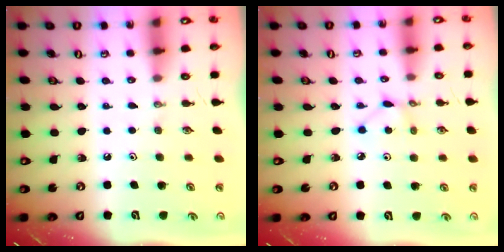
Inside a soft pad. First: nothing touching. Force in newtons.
{"total": 2.8, "press": 2.8, "slide": 0.3}